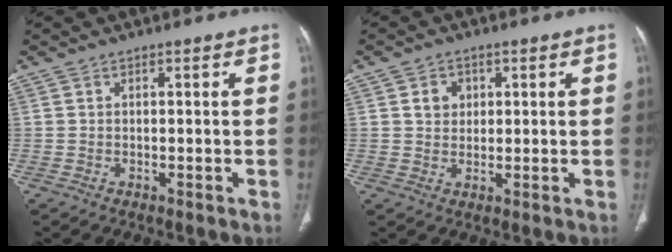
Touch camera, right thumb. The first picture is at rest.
{"total": 3.5, "force": [1.1, 3.0, 1.5], "torque": [-0.007, -0.003, 0.019]}